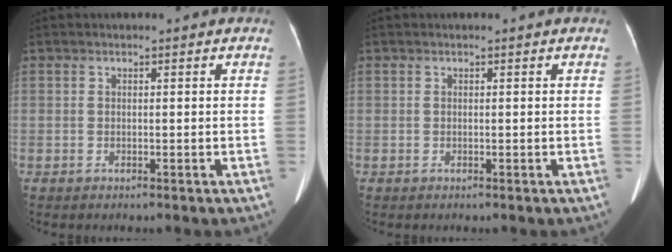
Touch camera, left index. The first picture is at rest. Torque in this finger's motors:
{"motor_torque": [0.00, 0.01, 0.00, 0.00]}